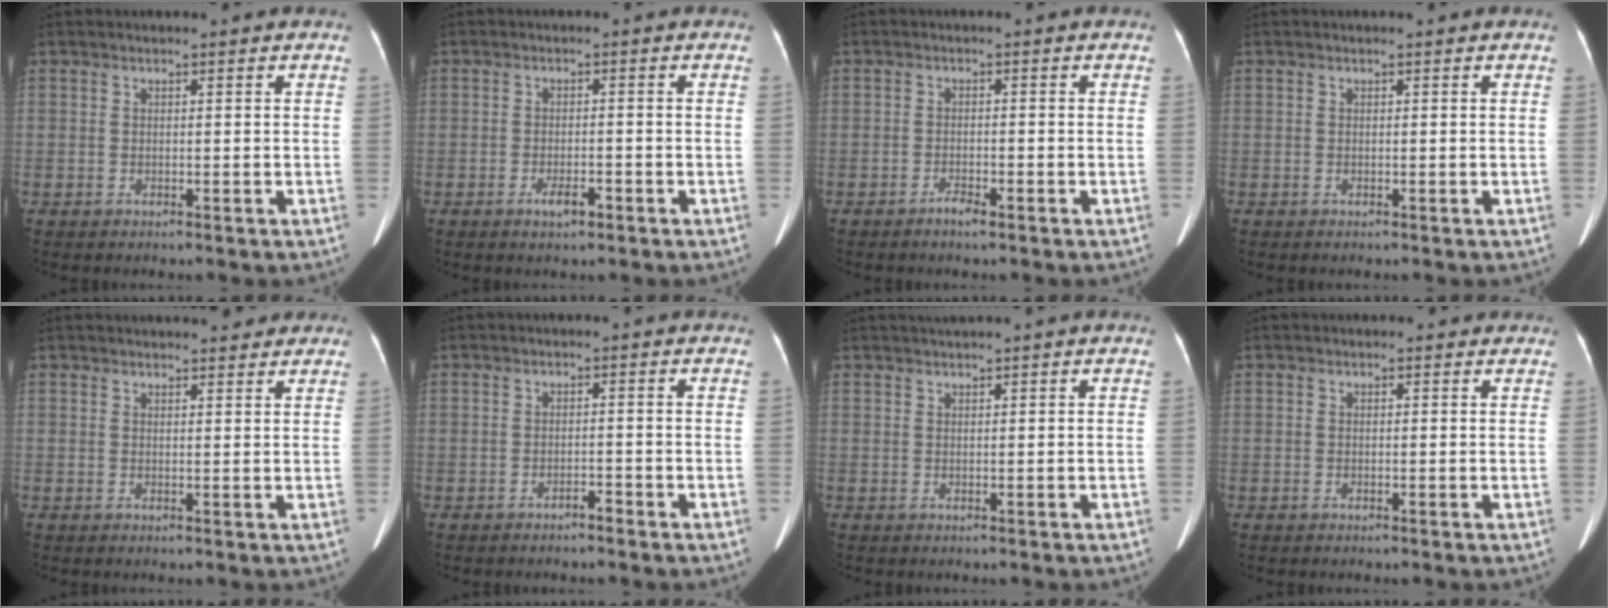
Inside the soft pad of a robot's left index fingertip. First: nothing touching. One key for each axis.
{"total": 2.6, "fx": -1.5, "fy": 0.8, "fz": 1.9, "tx": -0.033, "ty": 0.000, "tz": -0.025}
{"total": 1.7, "fx": -1.3, "fy": 0.2, "fz": 1.0, "tx": -0.022, "ty": -0.002, "tz": -0.022}
{"total": 0.0}
{"total": 5.9, "fx": 5.3, "fy": 1.4, "fz": 2.1, "tx": -0.021, "ty": 0.018, "tz": 0.062}
{"total": 1.1, "fx": -1.0, "fy": 0.3, "fz": 0.4, "tx": -0.007, "ty": 0.001, "tz": -0.014}
{"total": 1.3, "fx": 1.1, "fy": -0.3, "fz": 0.6, "tx": -0.012, "ty": 0.013, "tz": 0.026}
{"total": 1.0, "fx": 0.7, "fy": 0.6, "fz": 0.1, "tx": -0.001, "ty": 0.000, "tz": 0.000}